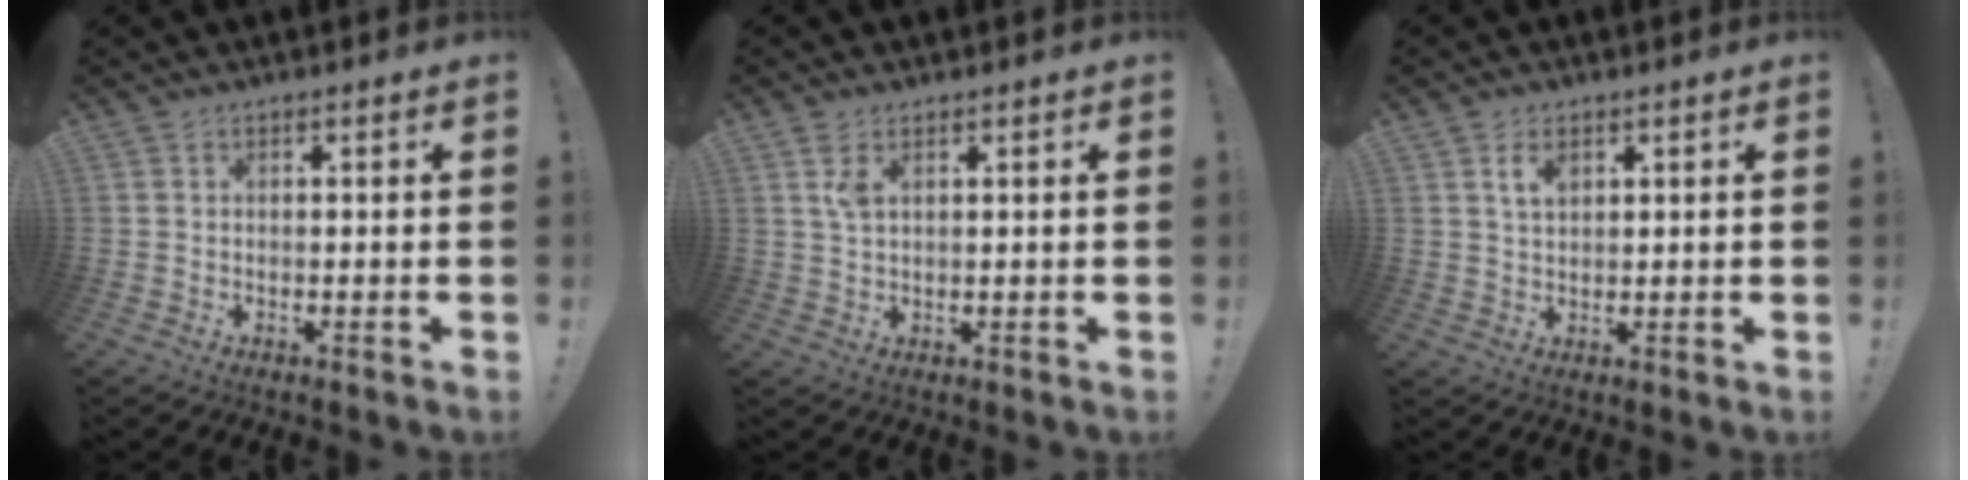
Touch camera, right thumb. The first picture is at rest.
{"total": 3.2, "force": [1.5, 1.3, 2.4], "torque": [-0.041, -0.003, 0.024]}
{"total": 4.0, "force": [2.4, 2.3, 2.3], "torque": [-0.036, -0.004, 0.041]}